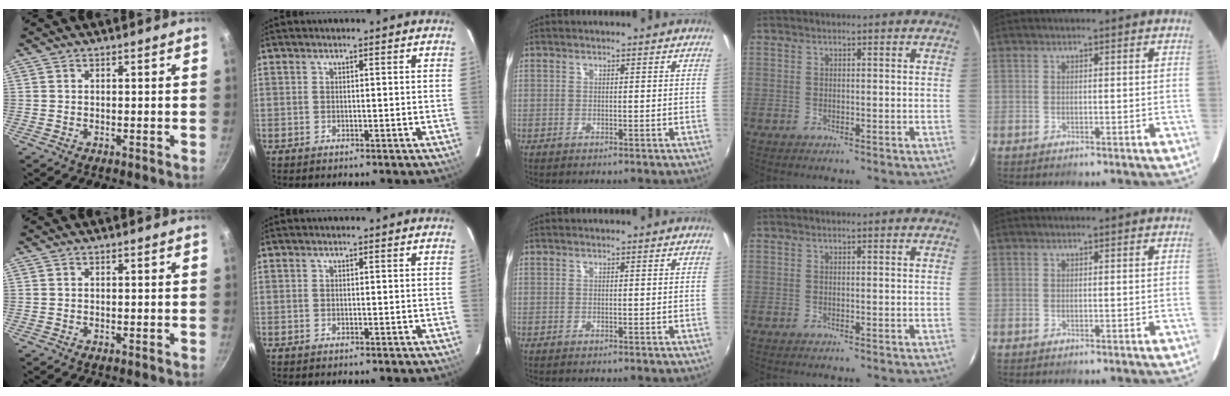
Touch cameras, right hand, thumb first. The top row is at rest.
{}